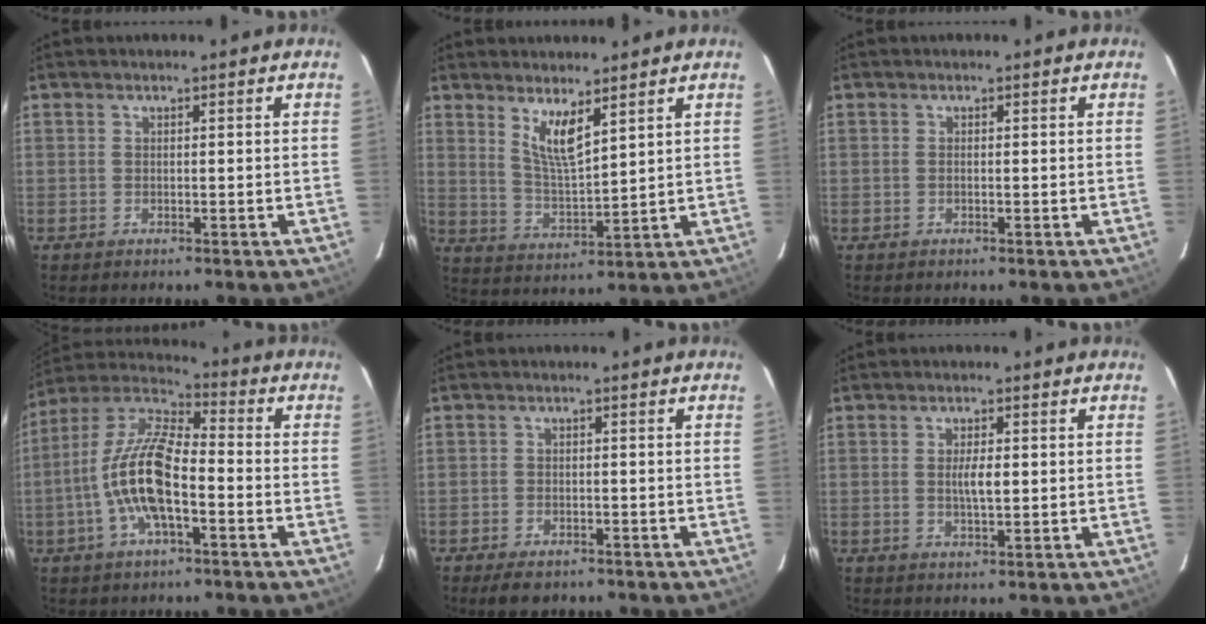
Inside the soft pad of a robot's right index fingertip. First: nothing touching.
{"total": 6.8, "force": [4.3, 1.4, 5.1], "torque": [-0.097, -0.011, 0.087]}
{"total": 0.0}
{"total": 14.4, "force": [-4.2, 5.0, 12.8], "torque": [-0.257, 0.003, -0.085]}
{"total": 5.2, "force": [-4.0, 2.5, 2.3], "torque": [-0.054, -0.004, -0.058]}
{"total": 3.2, "force": [0.1, 1.0, 3.1], "torque": [-0.055, -0.001, 0.003]}